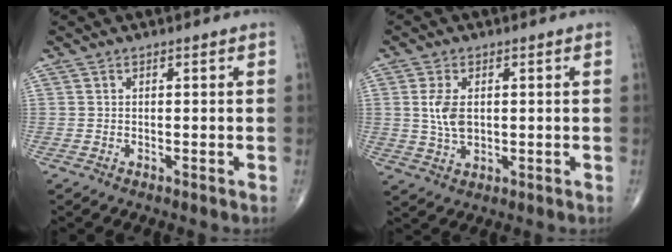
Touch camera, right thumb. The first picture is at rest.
{"total": 5.7, "force": [0.7, 3.3, 4.5], "torque": [-0.089, -0.005, 0.016]}